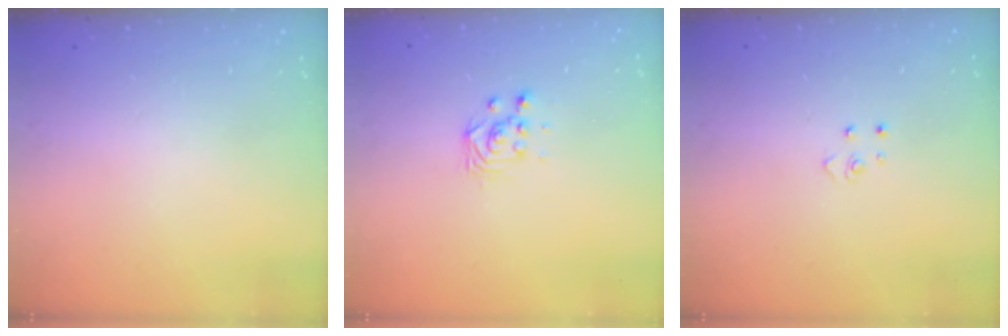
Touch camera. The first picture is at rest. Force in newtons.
{"total": 2.9, "press": 2.9, "slide": 0.4}
{"total": 2.6, "press": 2.6, "slide": 0.3}